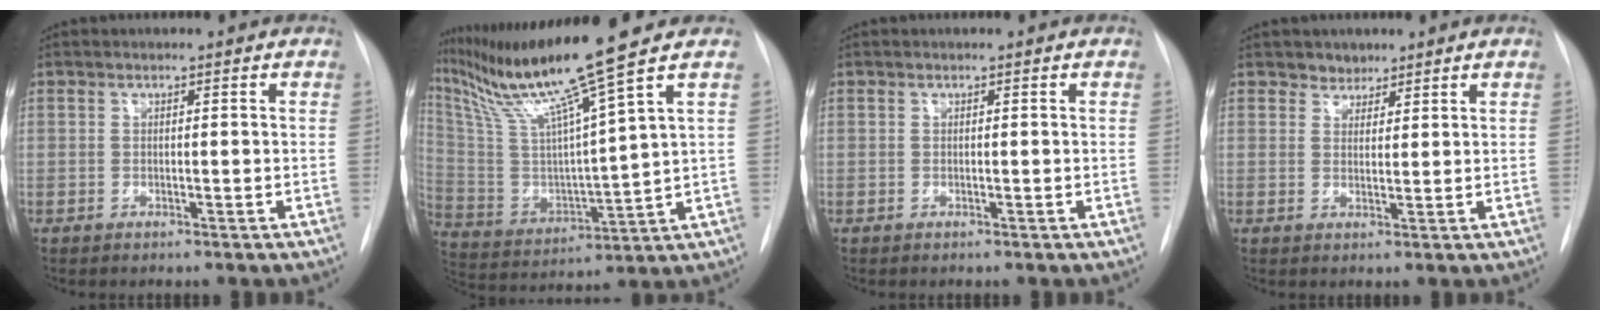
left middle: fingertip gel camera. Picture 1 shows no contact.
{"total": 16.3, "force": [12.2, -3.4, 10.3], "torque": [-0.188, -0.021, 0.234]}
{"total": 0.0}
{"total": 2.2, "force": [1.8, 1.3, -0.1], "torque": [0.011, 0.000, 0.023]}